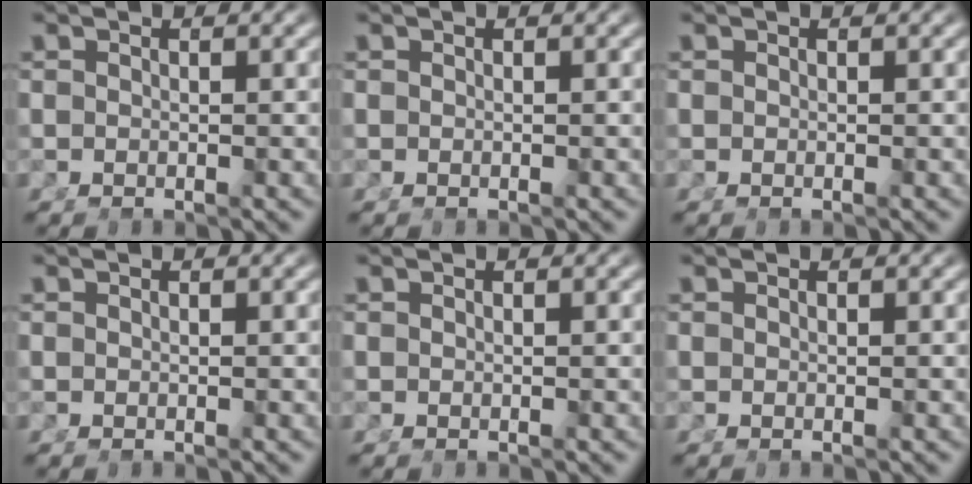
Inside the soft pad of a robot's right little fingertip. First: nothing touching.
{"total": 0.0}
{"total": 0.0}
{"total": 0.0}
{"total": 0.0}
{"total": 0.0}